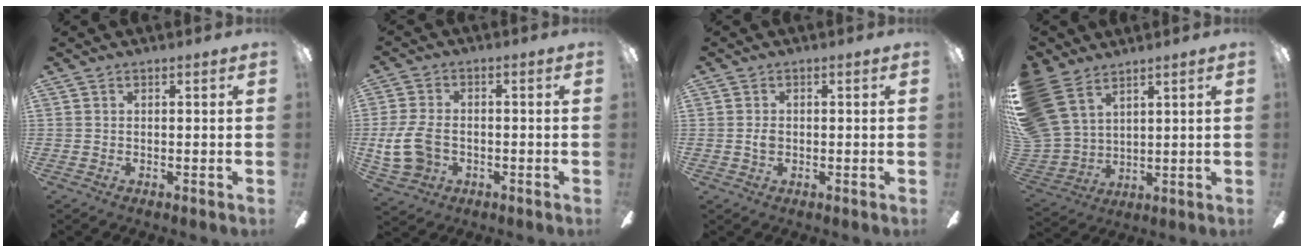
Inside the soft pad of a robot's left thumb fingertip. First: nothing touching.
{"total": 9.6, "force": [-1.9, 7.0, 6.3], "torque": [-0.143, 0.014, -0.031]}
{"total": 1.7, "force": [-0.1, 1.2, 1.1], "torque": [-0.020, 0.004, -0.002]}
{"total": 16.0, "force": [8.9, 10.3, 8.3], "torque": [-0.206, -0.037, 0.175]}